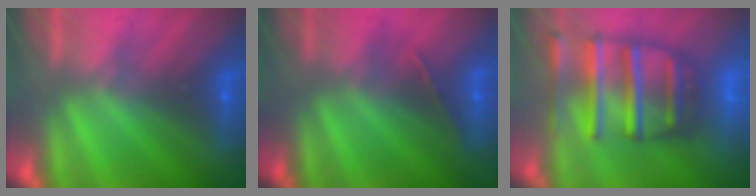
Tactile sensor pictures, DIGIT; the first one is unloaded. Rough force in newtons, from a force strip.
{"total": 1.5}
{"total": 7.0}